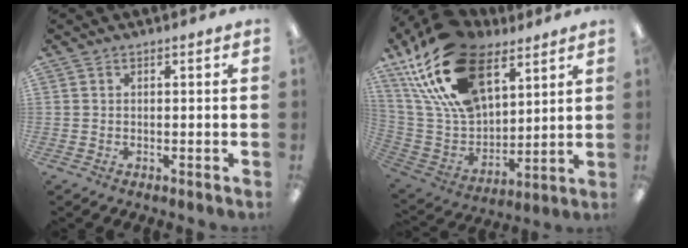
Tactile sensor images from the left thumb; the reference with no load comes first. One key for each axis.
{"total": 25.1, "fx": 14.4, "fy": 14.2, "fz": 14.8, "tx": -0.303, "ty": -0.062, "tz": 0.265}